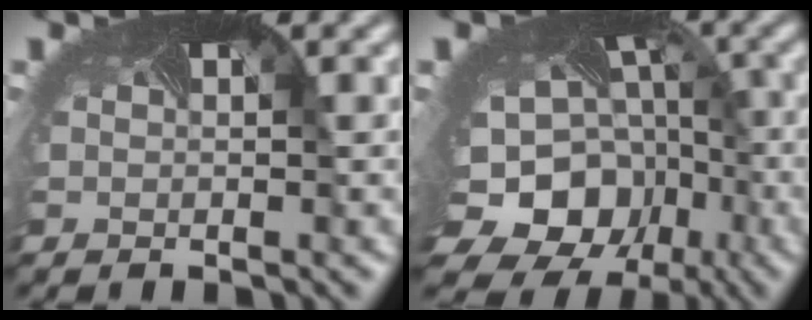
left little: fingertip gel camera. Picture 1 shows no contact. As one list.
[{"total": 13.5, "force": [-5.0, 10.9, 6.2], "torque": [-0.135, -0.056, -0.063]}]